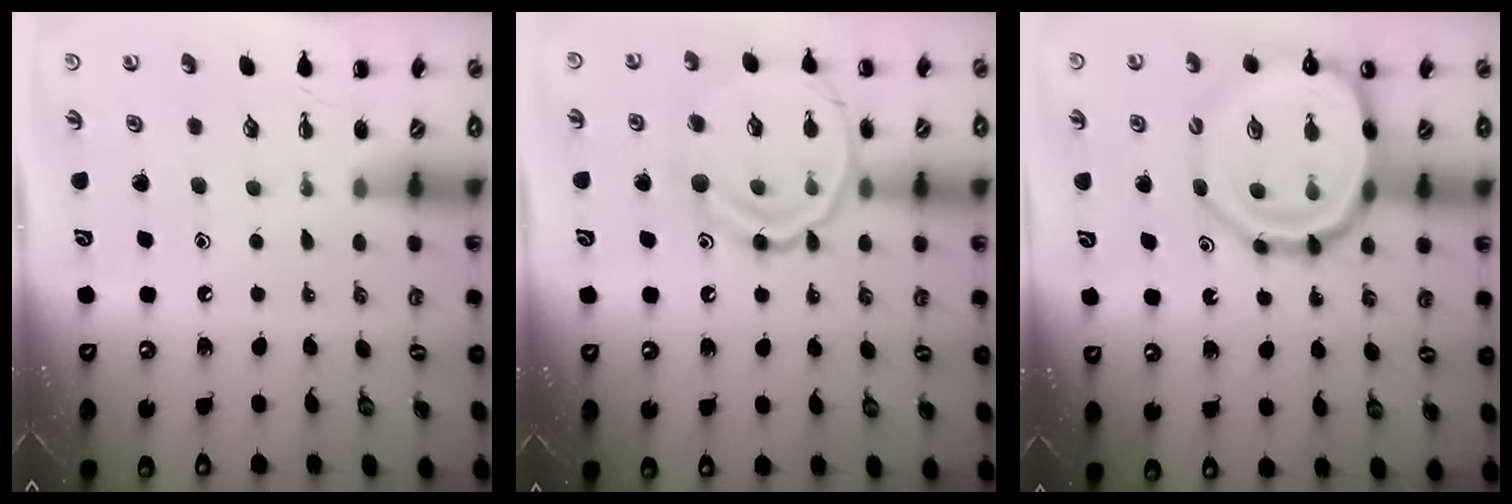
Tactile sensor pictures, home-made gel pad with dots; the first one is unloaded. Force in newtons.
{"total": 15.3, "press": 15.2, "slide": 1.6}
{"total": 19.2, "press": 18.9, "slide": 3.0}